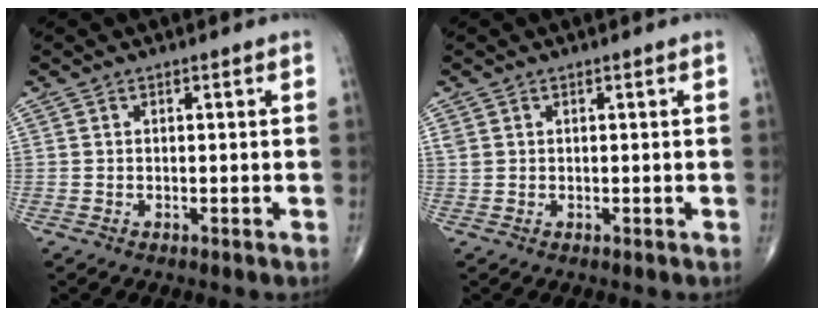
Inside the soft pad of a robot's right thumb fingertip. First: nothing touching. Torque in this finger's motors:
{"motor_torque": [-0.20, 0.06, 0.45, 0.20, 0.00]}